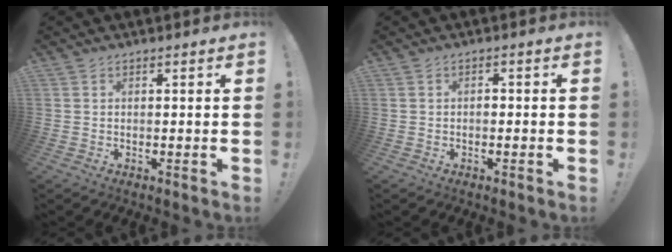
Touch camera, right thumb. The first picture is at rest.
{"total": 1.1, "force": [-1.0, 0.3, 0.4], "torque": [-0.011, 0.004, -0.018]}